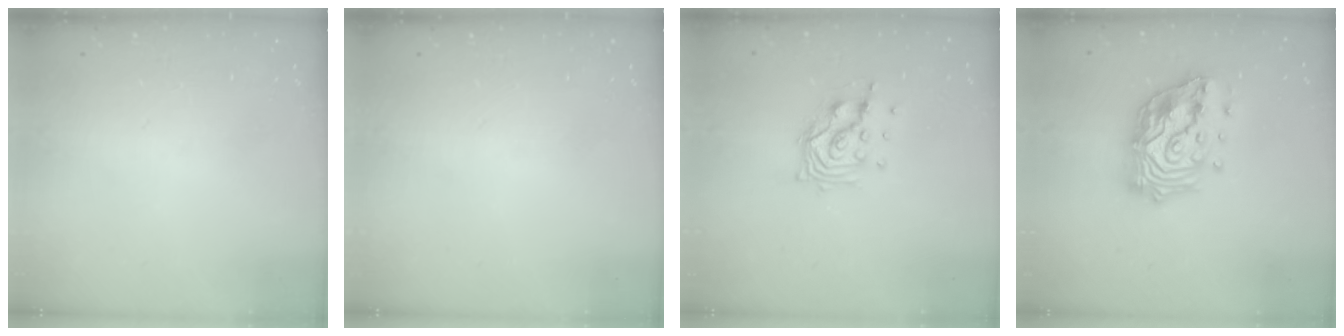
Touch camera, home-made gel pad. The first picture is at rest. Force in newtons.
{"total": 0.0}
{"total": 9.6, "press": 9.6, "slide": 0.8}
{"total": 19.6, "press": 19.5, "slide": 2.3}